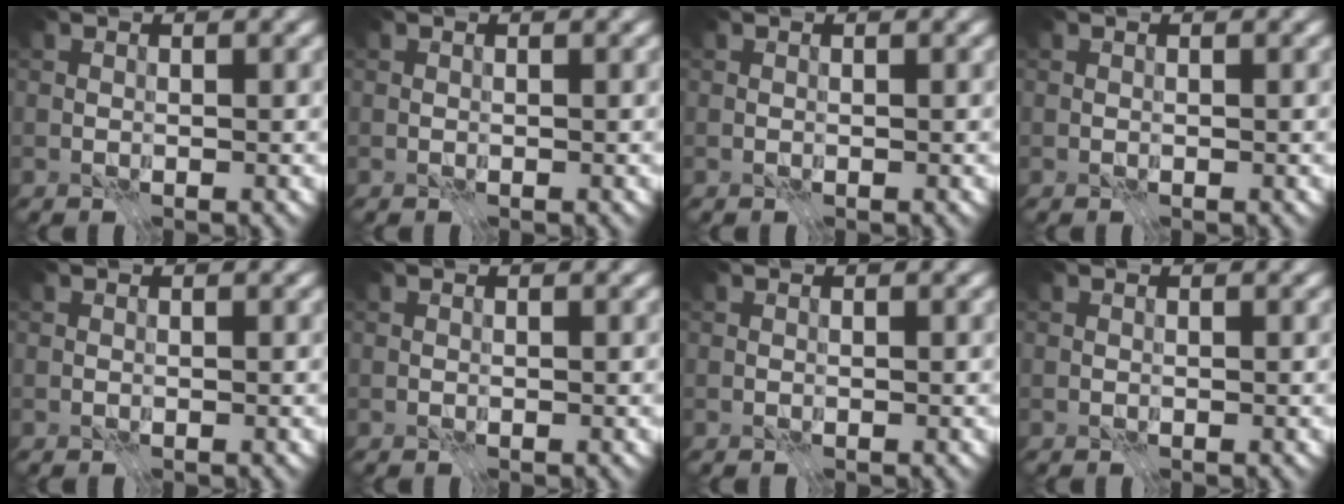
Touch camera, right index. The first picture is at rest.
{"total": 0.0}
{"total": 0.0}
{"total": 0.0}
{"total": 0.0}
{"total": 0.0}
{"total": 0.0}
{"total": 0.0}